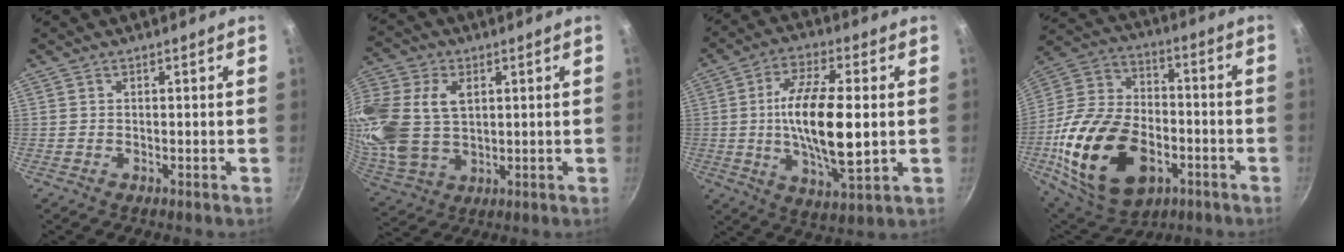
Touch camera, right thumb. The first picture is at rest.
{"total": 20.4, "force": [4.5, 14.4, 13.8], "torque": [-0.323, -0.001, 0.091]}
{"total": 16.6, "force": [0.2, 5.9, 15.5], "torque": [-0.283, 0.002, 0.000]}
{"total": 26.6, "force": [-8.3, 16.6, 19.0], "torque": [-0.347, 0.029, -0.138]}